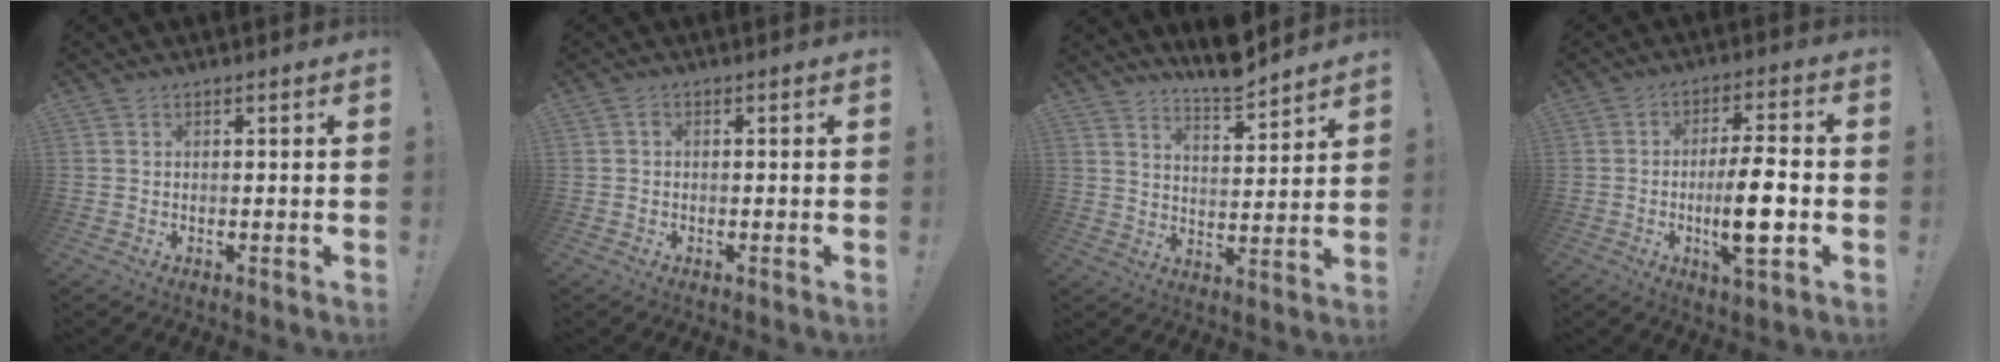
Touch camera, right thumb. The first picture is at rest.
{"total": 0.6, "force": [-0.2, 0.5, 0.3], "torque": [-0.005, 0.004, -0.004]}
{"total": 8.5, "force": [8.0, 0.9, 2.8], "torque": [-0.040, -0.063, 0.142]}
{"total": 12.1, "force": [-2.5, 2.5, 11.6], "torque": [-0.191, -0.003, -0.050]}